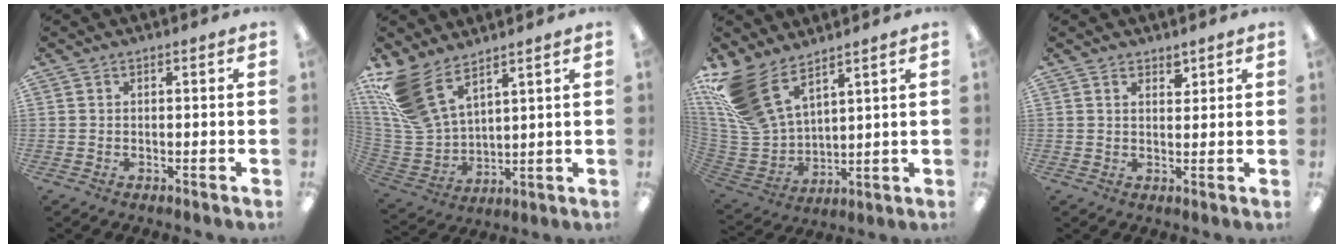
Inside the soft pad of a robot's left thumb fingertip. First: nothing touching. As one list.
[{"total": 14.4, "force": [9.9, 6.8, 7.9], "torque": [-0.199, -0.037, 0.190]}, {"total": 16.5, "force": [11.0, 8.3, 9.0], "torque": [-0.230, -0.049, 0.212]}, {"total": 2.5, "force": [1.9, 1.5, 0.8], "torque": [0.007, -0.011, 0.031]}]